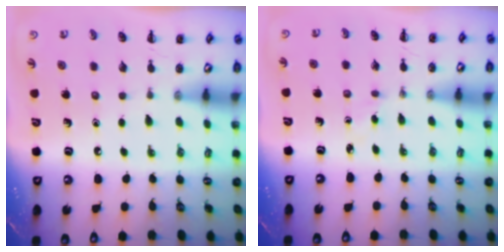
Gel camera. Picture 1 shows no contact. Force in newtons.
{"total": 0.9, "press": 0.7, "slide": 0.5}